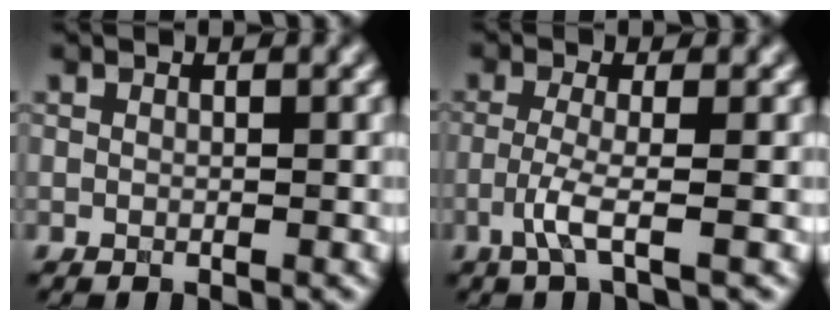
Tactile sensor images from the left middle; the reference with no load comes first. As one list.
[{"total": 2.5, "force": [-1.4, 0.0, 2.1], "torque": [-0.053, 0.000, -0.031]}]